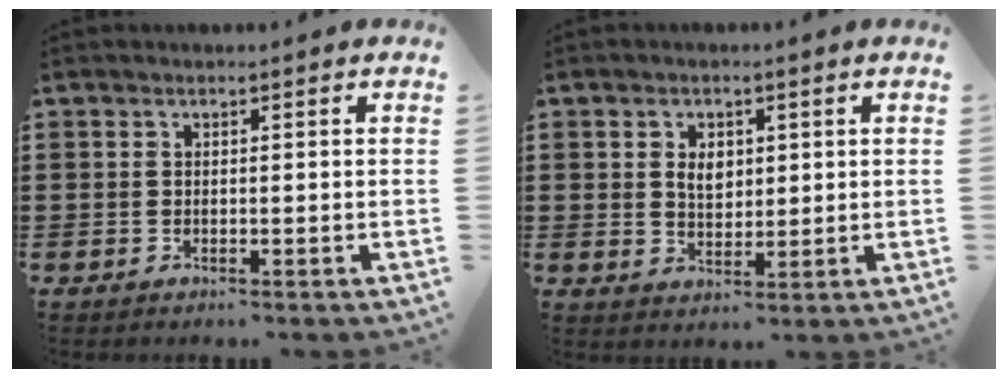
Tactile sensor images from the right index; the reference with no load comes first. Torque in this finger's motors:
{"motor_torque": [0.01, 0.01, 0.10, 0.06]}